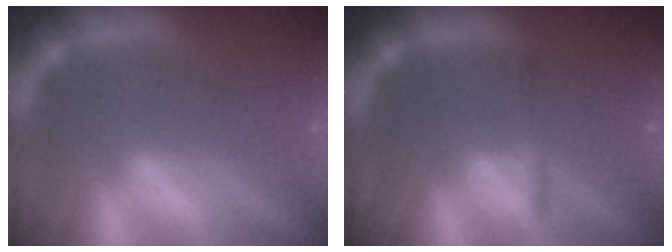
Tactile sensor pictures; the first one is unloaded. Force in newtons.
{"total": 1.4}